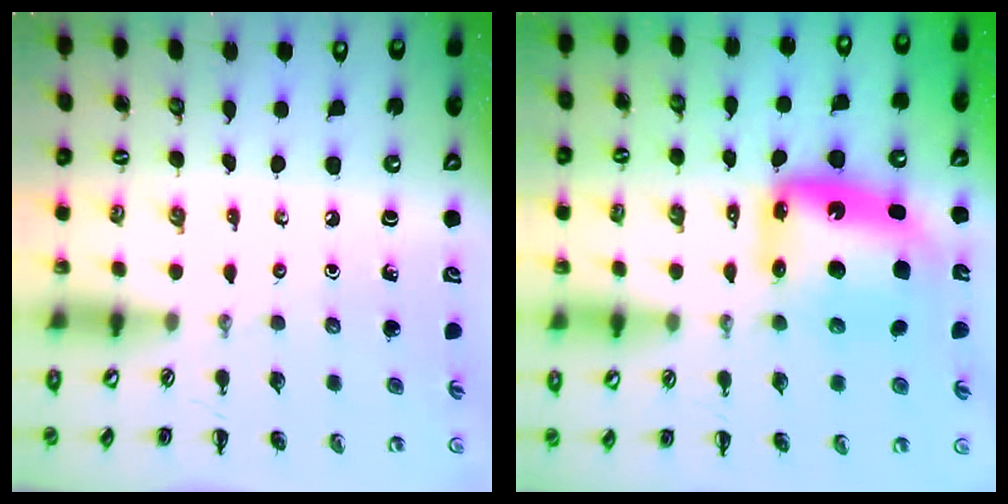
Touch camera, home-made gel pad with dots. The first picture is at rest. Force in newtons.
{"total": 11.7, "press": 11.2, "slide": 3.2}